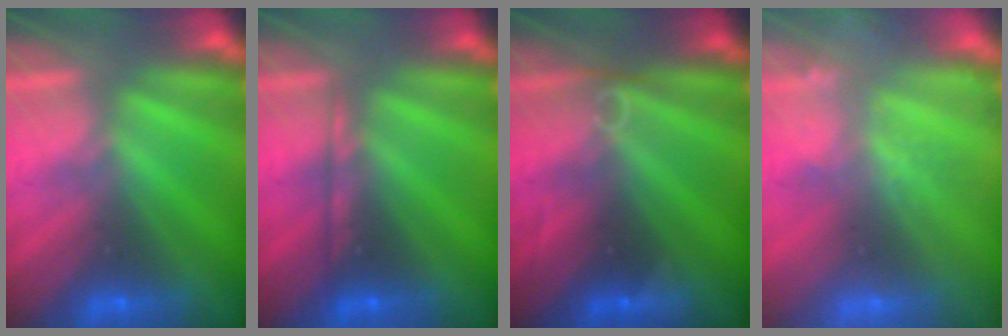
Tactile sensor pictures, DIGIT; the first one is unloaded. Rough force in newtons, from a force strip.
{"total": 2.1}
{"total": 2.6}
{"total": 2.1}